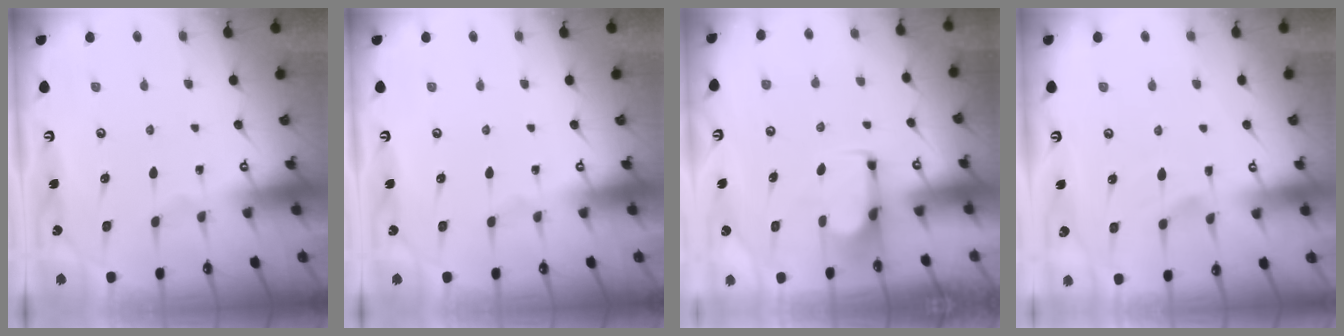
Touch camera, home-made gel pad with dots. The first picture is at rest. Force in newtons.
{"total": 0.0}
{"total": 2.6, "press": 2.5, "slide": 0.9}
{"total": 2.6, "press": 2.4, "slide": 1.0}